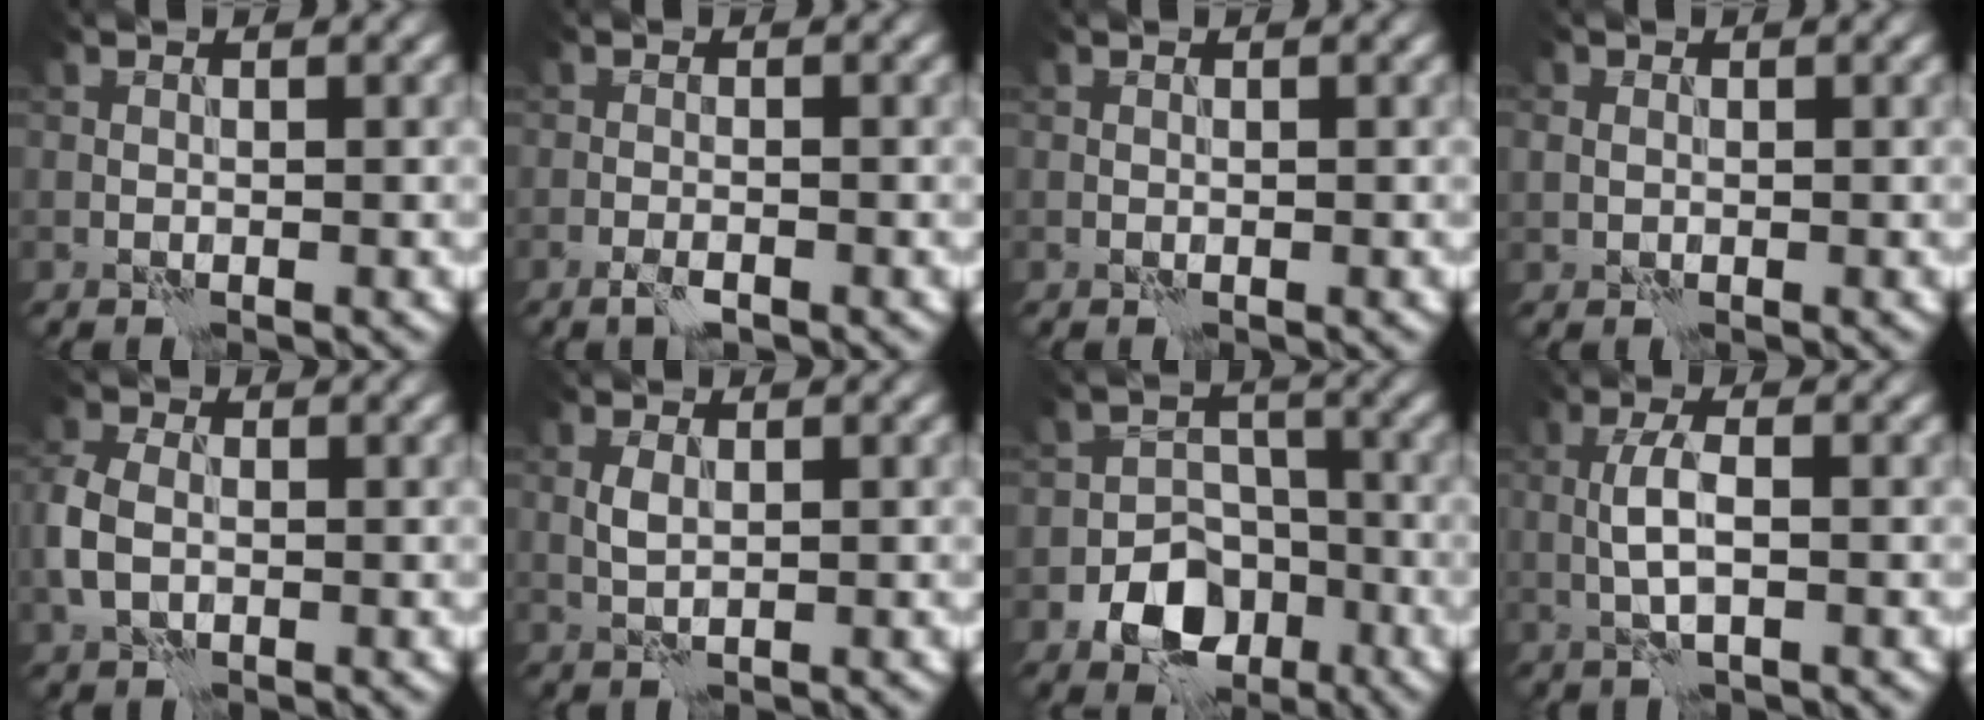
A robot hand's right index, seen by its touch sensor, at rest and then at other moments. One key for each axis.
{"total": 1.3, "fx": -1.0, "fy": 0.1, "fz": 0.9, "tx": -0.020, "ty": 0.003, "tz": -0.019}
{"total": 0.0}
{"total": 1.2, "fx": 0.1, "fy": 1.1, "fz": 0.5, "tx": -0.008, "ty": 0.001, "tz": 0.001}
{"total": 4.1, "fx": -0.7, "fy": 2.9, "fz": 2.8, "tx": -0.073, "ty": 0.004, "tz": -0.021}
{"total": 1.4, "fx": 0.2, "fy": 0.7, "fz": 1.2, "tx": -0.029, "ty": 0.003, "tz": 0.006}
{"total": 6.7, "fx": -3.2, "fy": 4.7, "fz": 3.4, "tx": -0.049, "ty": -0.008, "tz": -0.056}
{"total": 2.9, "fx": -0.2, "fy": 0.8, "fz": 2.8, "tx": -0.061, "ty": 0.007, "tz": -0.006}